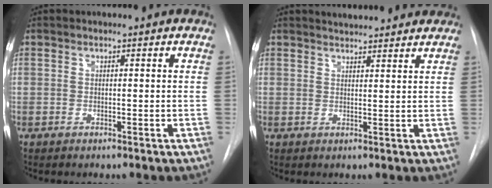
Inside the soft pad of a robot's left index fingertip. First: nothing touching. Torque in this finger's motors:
{"motor_torque": [-0.03, -0.21, -0.26, -0.01]}